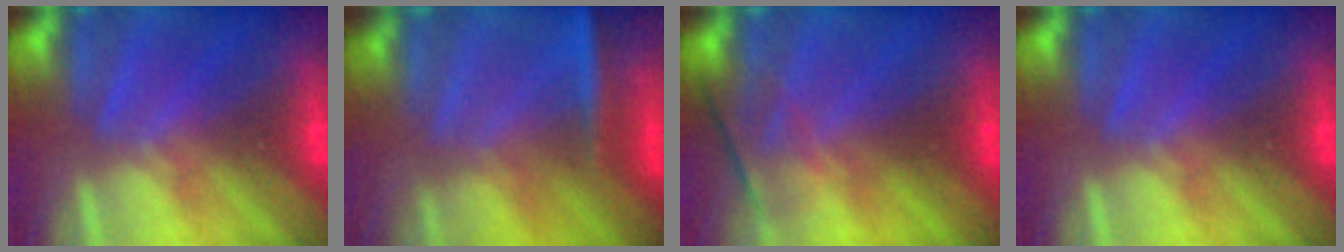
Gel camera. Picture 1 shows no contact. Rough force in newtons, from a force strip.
{"total": 3.0}
{"total": 2.3}
{"total": 0.0}